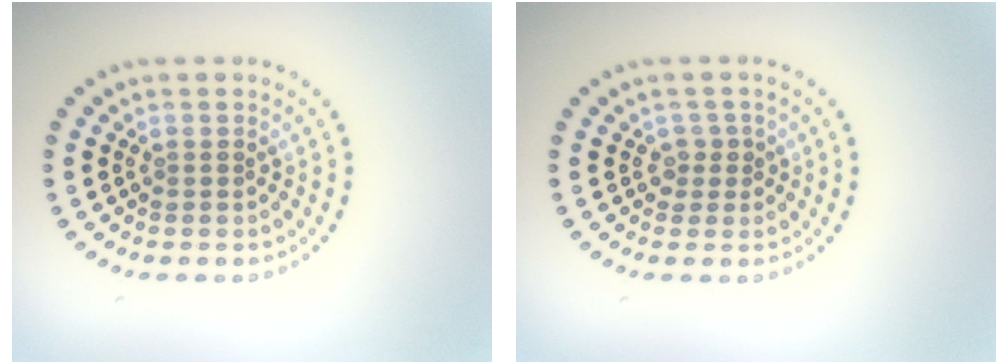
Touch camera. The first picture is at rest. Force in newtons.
{"total": 1.4, "press": 1.0, "slide": 1.0}